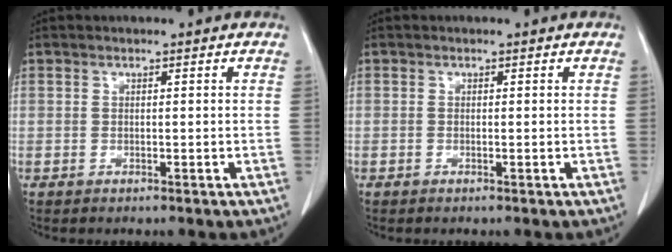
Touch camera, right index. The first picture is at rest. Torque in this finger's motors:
{"motor_torque": [-0.13, 0.15, -0.03, 0.01]}